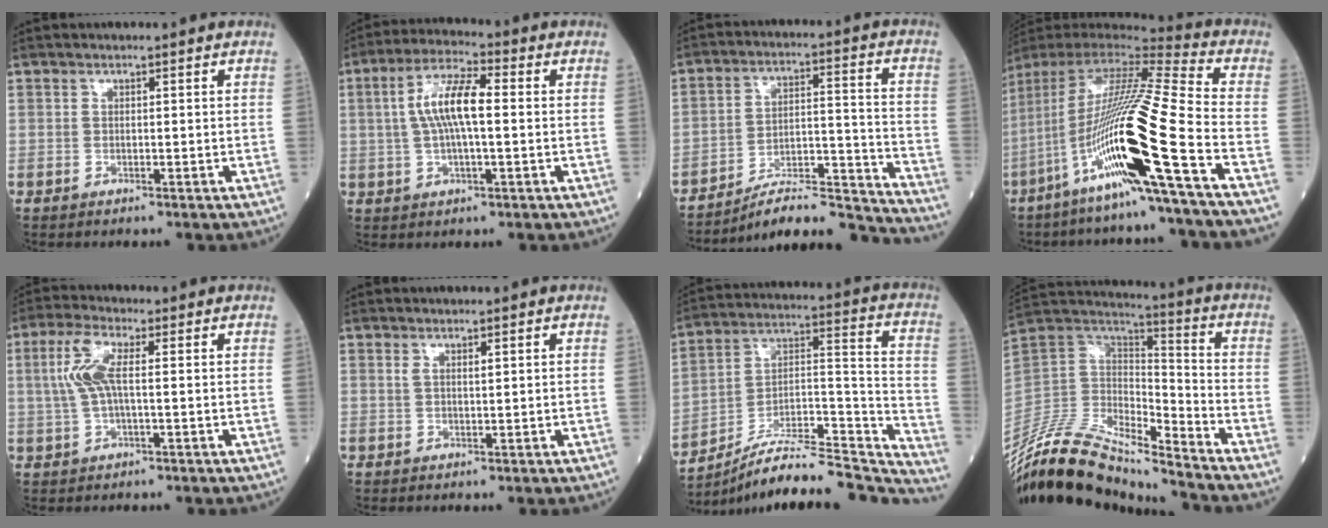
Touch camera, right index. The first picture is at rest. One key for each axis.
{"total": 8.7, "fx": 0.7, "fy": 2.0, "fz": 8.4, "tx": -0.167, "ty": 0.018, "tz": 0.010}
{"total": 15.0, "fx": -14.7, "fy": -0.6, "fz": 2.8, "tx": -0.027, "ty": 0.045, "tz": -0.233}
{"total": 22.4, "fx": -8.6, "fy": -1.1, "fz": 20.6, "tx": -0.406, "ty": -0.027, "tz": -0.171}
{"total": 5.9, "fx": 0.8, "fy": 1.4, "fz": 5.6, "tx": -0.136, "ty": 0.014, "tz": 0.016}
{"total": 1.1, "fx": 0.7, "fy": 0.2, "fz": 0.9, "tx": -0.022, "ty": 0.005, "tz": 0.014}
{"total": 24.3, "fx": -23.0, "fy": 2.4, "fz": 7.5, "tx": -0.076, "ty": 0.038, "tz": -0.351}
{"total": 20.0, "fx": -18.0, "fy": 2.7, "fz": 8.4, "tx": -0.172, "ty": 0.024, "tz": -0.340}